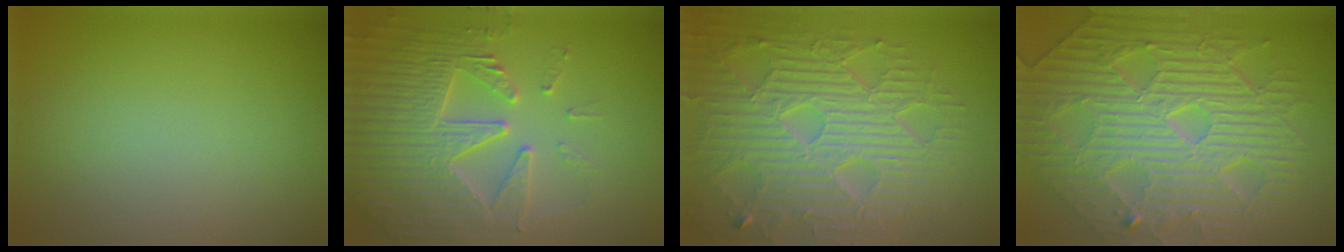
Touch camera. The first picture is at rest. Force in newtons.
{"total": 5.3, "press": 5.2, "slide": 1.1}
{"total": 8.8, "press": 6.3, "slide": 6.2}
{"total": 11.5, "press": 7.6, "slide": 8.6}